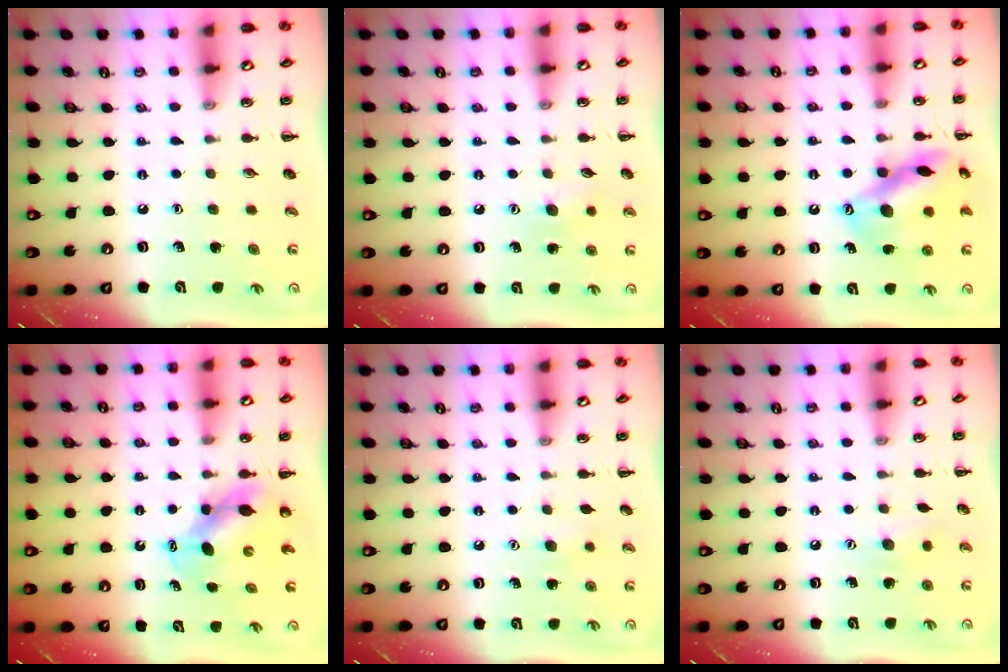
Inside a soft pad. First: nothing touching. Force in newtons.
{"total": 7.7, "press": 7.5, "slide": 1.8}
{"total": 15.6, "press": 15.5, "slide": 1.6}
{"total": 7.0, "press": 6.9, "slide": 1.2}
{"total": 6.1, "press": 5.9, "slide": 1.3}
{"total": 7.2, "press": 7.0, "slide": 1.7}